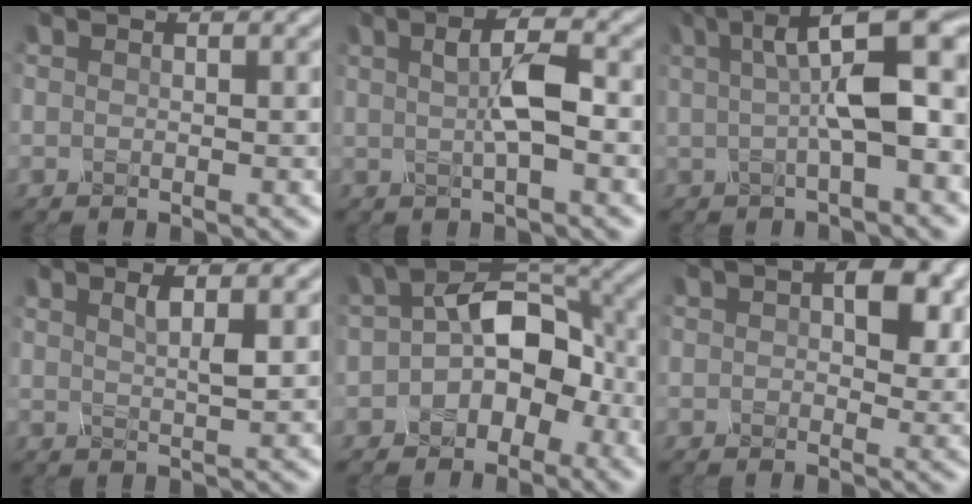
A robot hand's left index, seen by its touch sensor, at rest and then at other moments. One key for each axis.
{"total": 3.3, "fx": -0.2, "fy": 0.8, "fz": 3.1, "tx": -0.058, "ty": 0.005, "tz": -0.006}
{"total": 8.3, "fx": 0.9, "fy": 2.4, "fz": 7.9, "tx": -0.112, "ty": 0.015, "tz": 0.010}
{"total": 2.0, "fx": 0.6, "fy": 0.5, "fz": 1.8, "tx": -0.024, "ty": 0.000, "tz": 0.011}
{"total": 6.7, "fx": -2.0, "fy": 4.6, "fz": 4.4, "tx": -0.049, "ty": 0.020, "tz": -0.047}
{"total": 5.9, "fx": 1.5, "fy": 3.4, "fz": 4.5, "tx": -0.069, "ty": 0.003, "tz": 0.020}